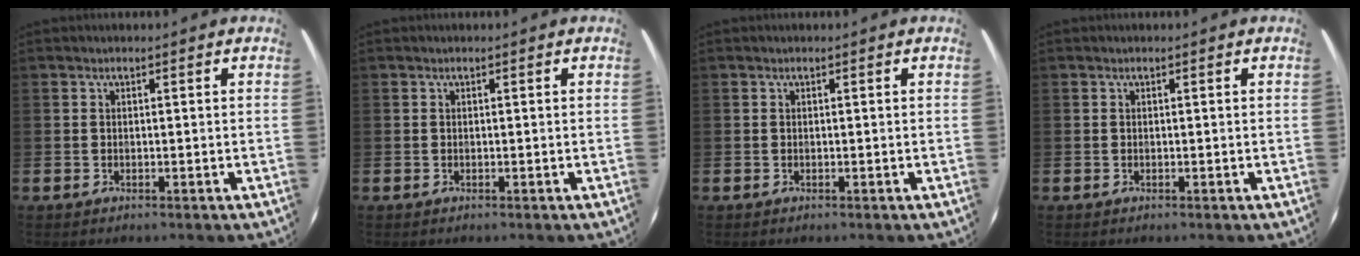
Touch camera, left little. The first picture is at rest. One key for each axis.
{"total": 0.0}
{"total": 0.0}
{"total": 0.0}